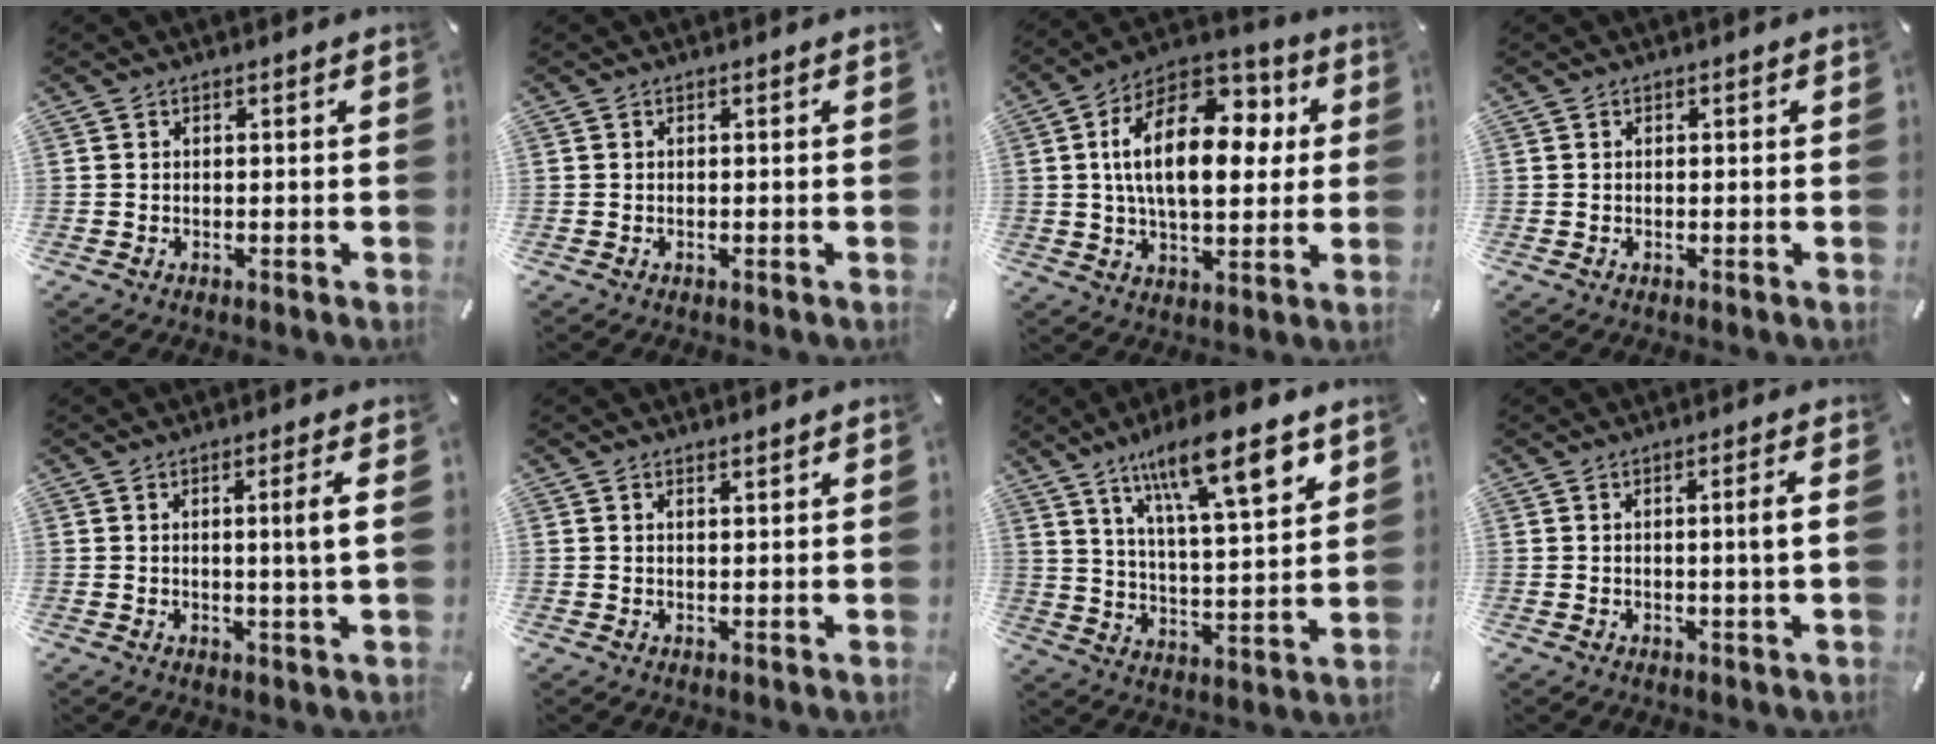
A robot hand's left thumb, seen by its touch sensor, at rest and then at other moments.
{"total": 0.0}
{"total": 20.4, "force": [4.2, 11.5, 16.2], "torque": [-0.288, -0.005, 0.066]}
{"total": 0.0}
{"total": 5.4, "force": [0.9, -0.2, 5.3], "torque": [-0.091, -0.009, 0.009]}
{"total": 1.1, "force": [1.0, 0.1, 0.4], "torque": [-0.007, -0.002, 0.018]}
{"total": 16.8, "force": [11.0, 4.9, 11.7], "torque": [-0.185, -0.053, 0.177]}
{"total": 3.3, "force": [0.4, -0.1, 3.3], "torque": [-0.060, -0.004, 0.004]}